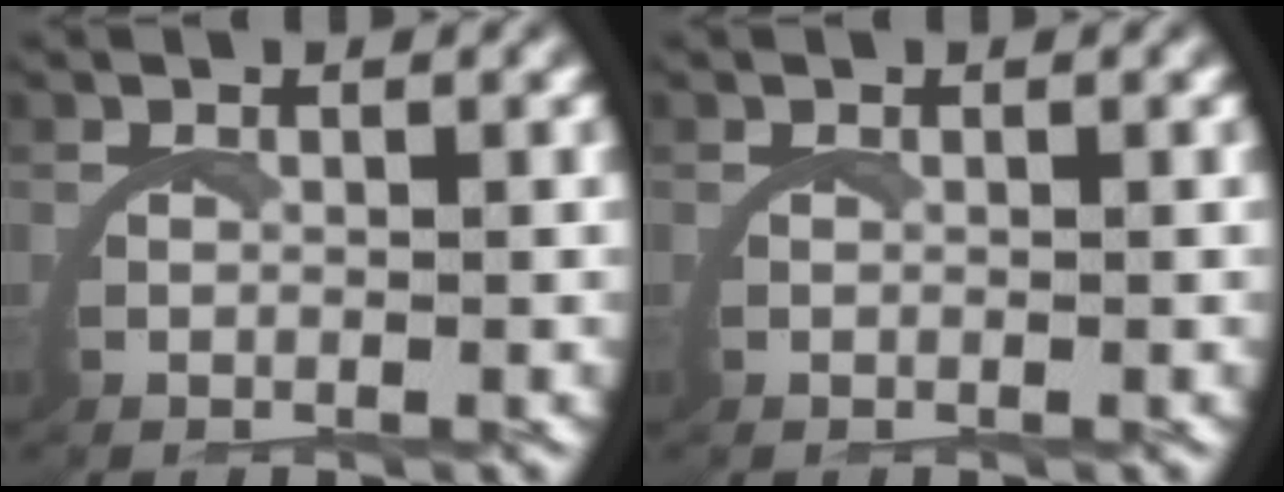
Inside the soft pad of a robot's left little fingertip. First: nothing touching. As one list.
[{"total": 0.0}]